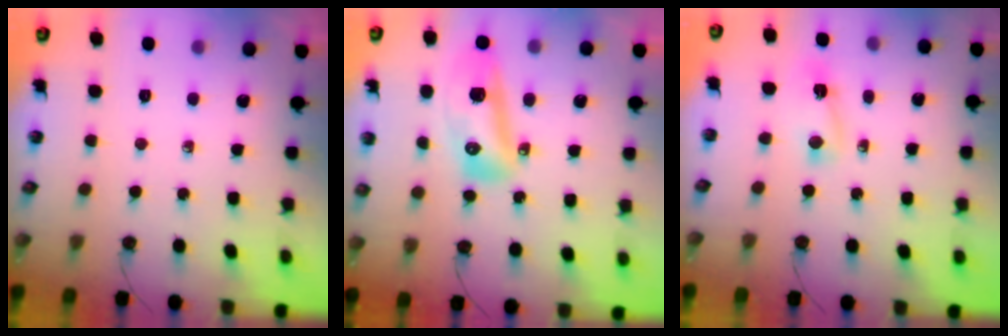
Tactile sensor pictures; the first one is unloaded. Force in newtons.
{"total": 14.1, "press": 13.6, "slide": 3.7}
{"total": 3.1, "press": 3.1, "slide": 0.5}